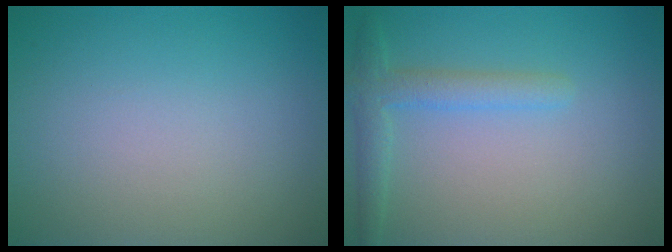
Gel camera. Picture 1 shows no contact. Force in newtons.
{"total": 2.6, "press": 2.6, "slide": 0.2}